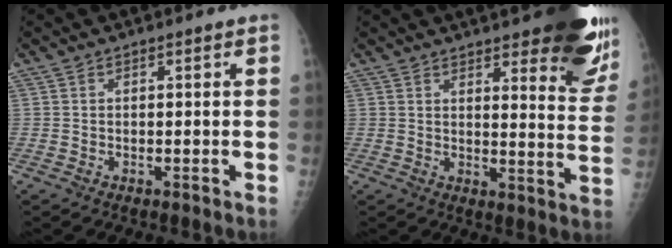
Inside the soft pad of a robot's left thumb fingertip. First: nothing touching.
{"total": 19.2, "force": [12.8, 5.3, 13.3], "torque": [-0.138, -0.071, 0.148]}